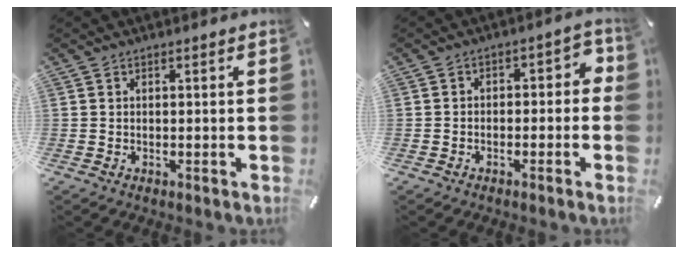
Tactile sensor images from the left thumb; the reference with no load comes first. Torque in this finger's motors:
{"motor_torque": [0.18, -0.03, 0.24, 0.27, 0.01]}